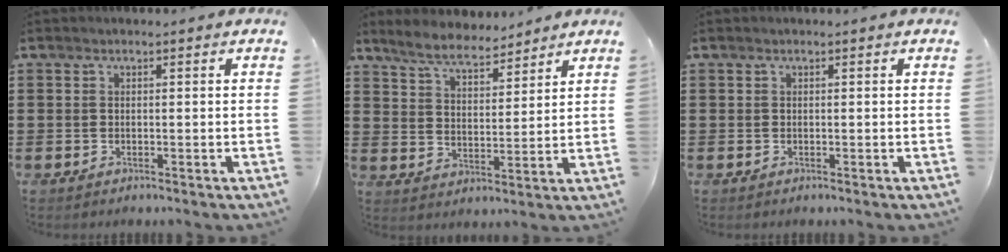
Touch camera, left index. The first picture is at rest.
{"total": 6.1, "force": [5.7, 1.1, 1.9], "torque": [-0.060, -0.016, 0.104]}
{"total": 0.0}